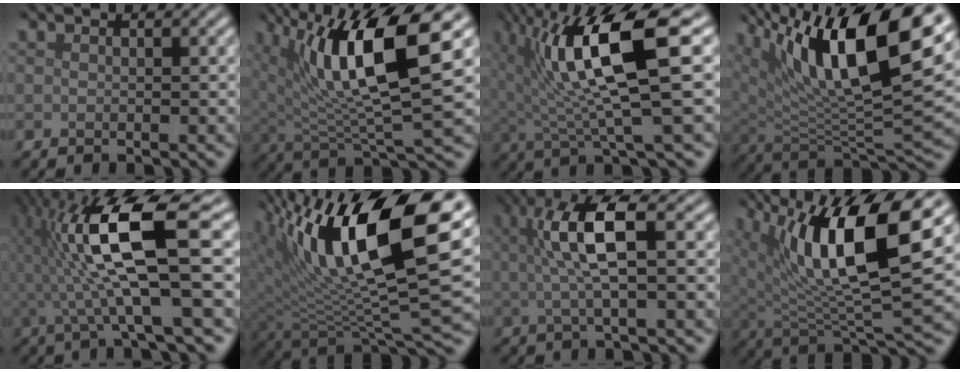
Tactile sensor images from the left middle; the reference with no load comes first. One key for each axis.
{"total": 11.2, "fx": 4.1, "fy": 2.8, "fz": 10.0, "tx": -0.166, "ty": 0.002, "tz": 0.078}
{"total": 11.1, "fx": 3.0, "fy": 2.7, "fz": 10.3, "tx": -0.170, "ty": 0.005, "tz": 0.055}
{"total": 15.7, "fx": 7.7, "fy": 5.4, "fz": 12.5, "tx": -0.209, "ty": 0.007, "tz": 0.138}
{"total": 11.5, "fx": 1.0, "fy": 2.7, "fz": 11.2, "tx": -0.204, "ty": 0.015, "tz": 0.019}
{"total": 16.7, "fx": 7.1, "fy": 6.5, "fz": 13.7, "tx": -0.240, "ty": 0.015, "tz": 0.126}
{"total": 6.3, "fx": 1.1, "fy": 1.4, "fz": 6.1, "tx": -0.113, "ty": 0.010, "tz": 0.020}
{"total": 12.4, "fx": 4.7, "fy": 3.4, "fz": 10.9, "tx": -0.186, "ty": 0.002, "tz": 0.088}